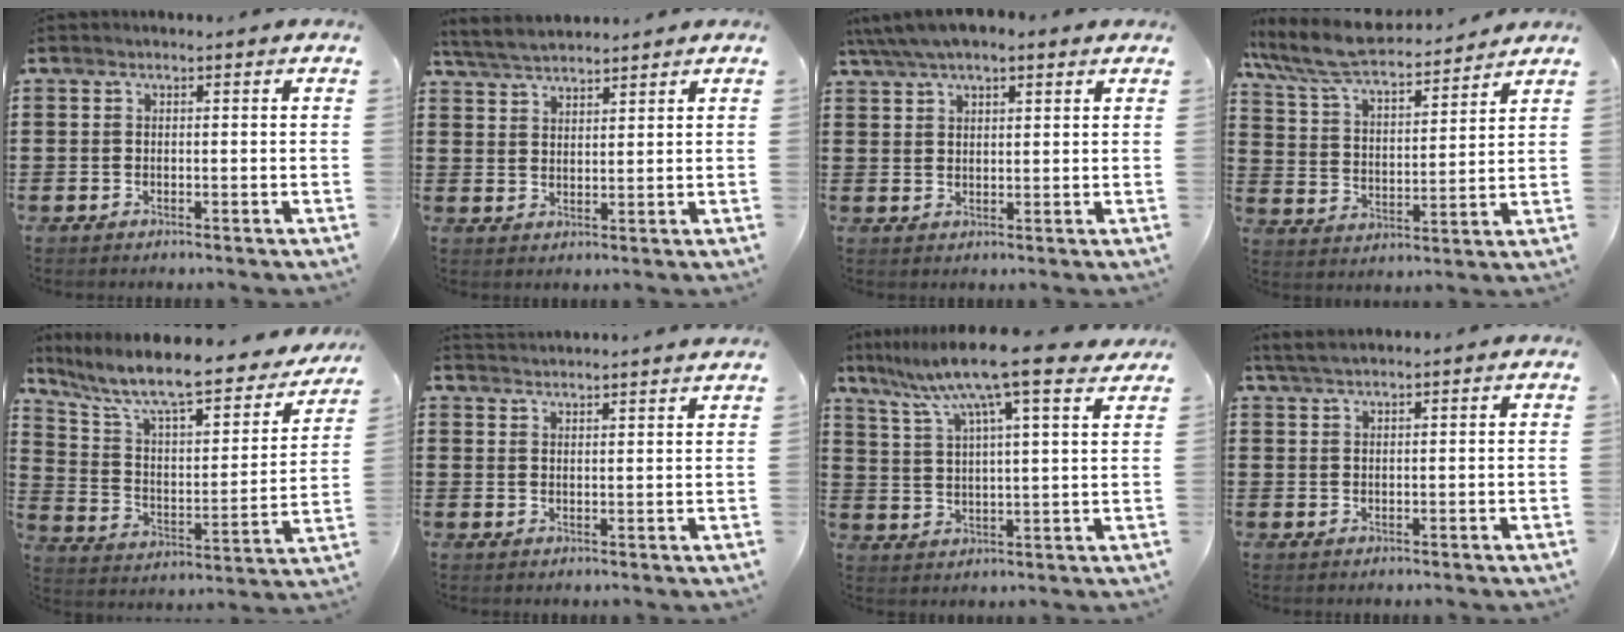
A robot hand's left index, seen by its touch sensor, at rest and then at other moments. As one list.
[{"total": 4.0, "force": [3.9, 0.7, 1.0], "torque": [-0.032, -0.007, 0.072]}, {"total": 4.7, "force": [3.6, 1.5, 2.5], "torque": [-0.057, 0.000, 0.066]}, {"total": 8.3, "force": [7.4, 1.3, 3.5], "torque": [-0.098, -0.038, 0.127]}, {"total": 10.1, "force": [8.4, 1.4, 5.5], "torque": [-0.134, -0.063, 0.137]}, {"total": 2.7, "force": [2.6, -0.6, -0.3], "torque": [-0.001, -0.009, 0.050]}, {"total": 11.5, "force": [8.7, 0.5, 7.6], "torque": [-0.166, -0.035, 0.142]}, {"total": 2.1, "force": [1.8, 0.3, 1.1], "torque": [-0.025, 0.002, 0.035]}]